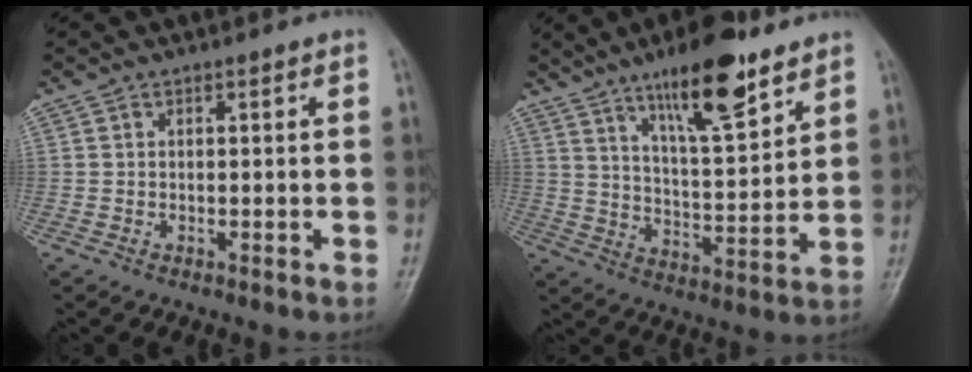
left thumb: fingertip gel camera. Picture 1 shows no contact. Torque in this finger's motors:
{"motor_torque": [1.08, 0.01, 1.36, -1.40, 0.27]}